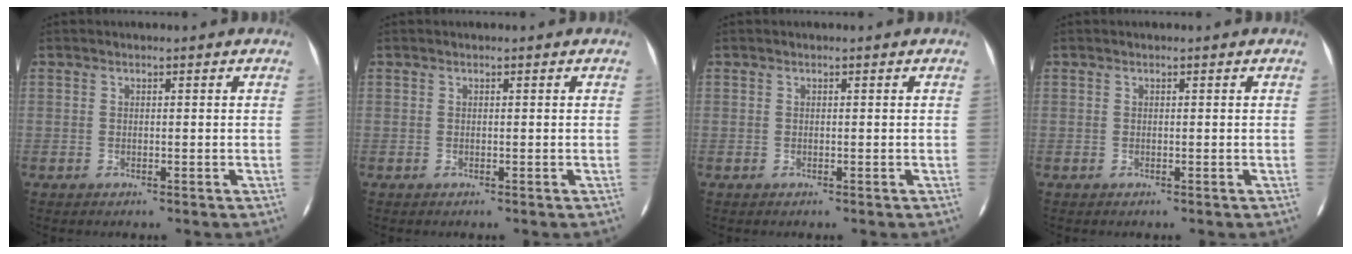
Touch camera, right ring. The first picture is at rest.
{"total": 0.0}
{"total": 0.0}
{"total": 0.0}